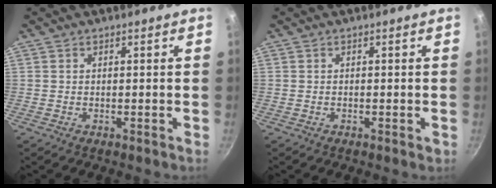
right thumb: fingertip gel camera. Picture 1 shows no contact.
{"total": 0.6, "force": [-0.2, 0.3, 0.4], "torque": [-0.005, 0.002, -0.004]}